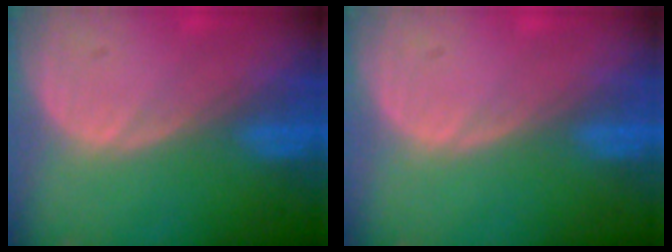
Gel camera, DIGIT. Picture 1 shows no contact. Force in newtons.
{"total": 0.0}